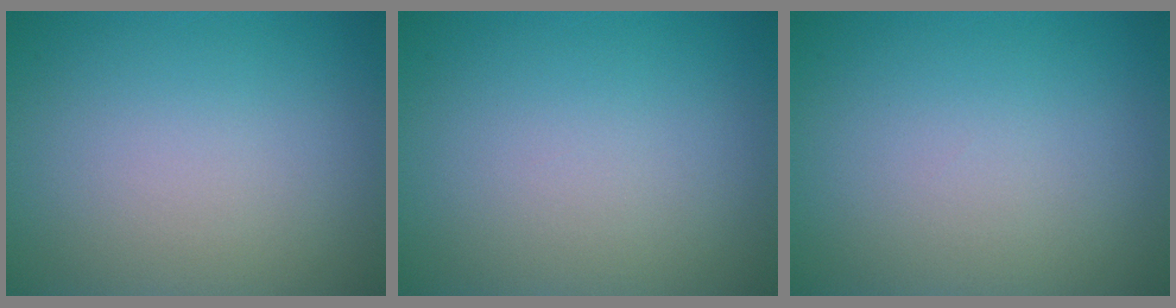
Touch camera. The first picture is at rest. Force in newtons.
{"total": 0.0}
{"total": 0.0}